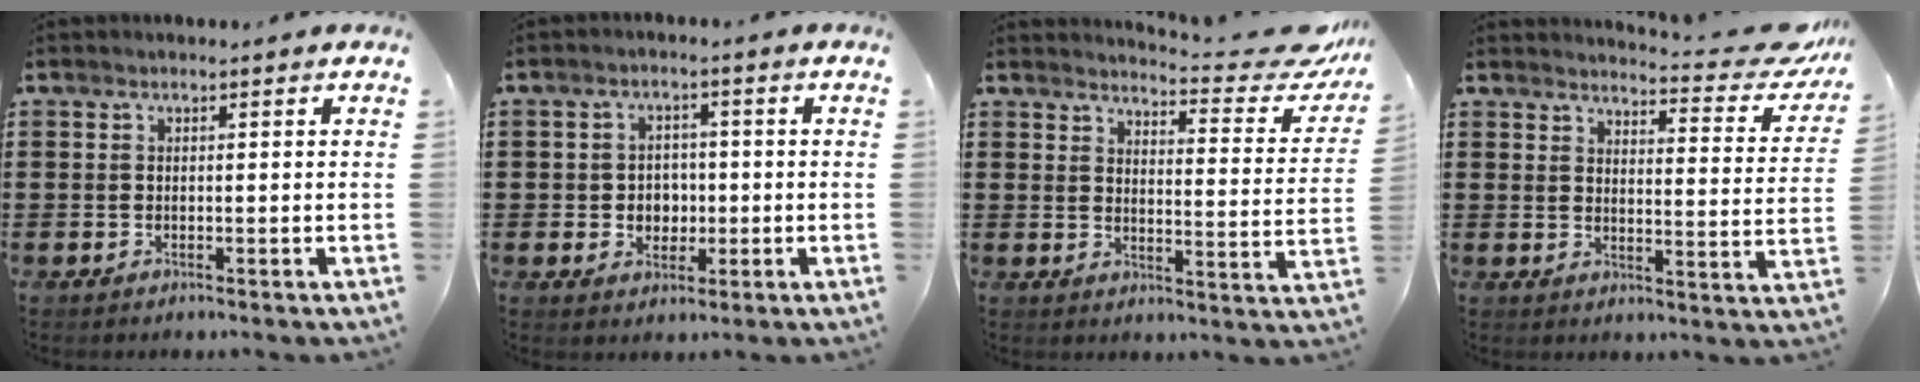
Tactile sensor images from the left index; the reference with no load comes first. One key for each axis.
{"total": 3.5, "fx": -0.2, "fy": 3.2, "fz": 1.5, "tx": -0.032, "ty": 0.005, "tz": -0.009}
{"total": 5.5, "fx": 5.1, "fy": 0.1, "fz": 2.1, "tx": -0.034, "ty": -0.047, "tz": 0.080}
{"total": 4.8, "fx": 4.4, "fy": 0.1, "fz": 1.9, "tx": -0.032, "ty": -0.038, "tz": 0.069}